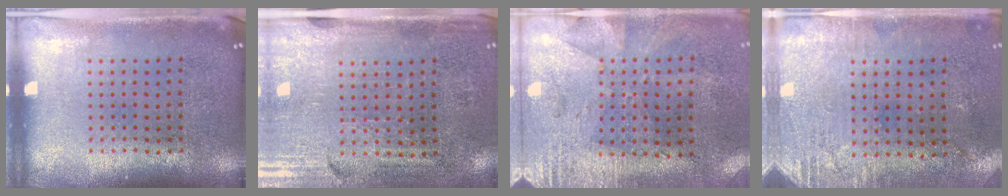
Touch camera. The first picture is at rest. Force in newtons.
{"total": 3.4, "press": 3.1, "slide": 1.4}
{"total": 2.8, "press": 2.2, "slide": 1.6}
{"total": 2.8, "press": 2.3, "slide": 1.6}